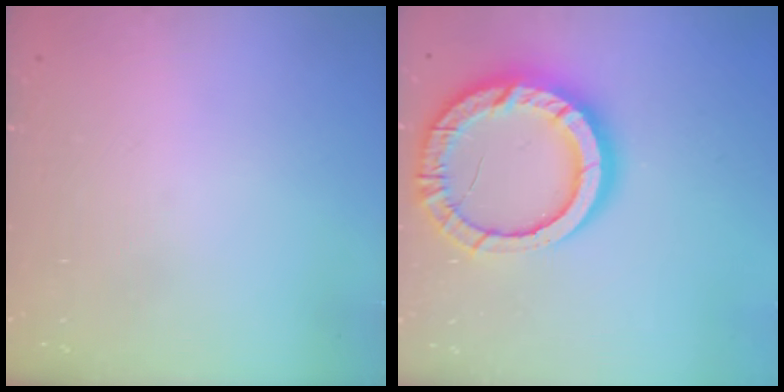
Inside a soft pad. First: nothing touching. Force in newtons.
{"total": 17.9, "press": 17.9, "slide": 1.7}